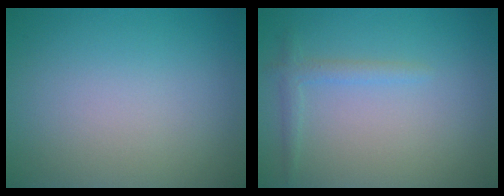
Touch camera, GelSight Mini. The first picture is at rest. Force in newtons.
{"total": 1.4, "press": 1.4, "slide": 0.1}